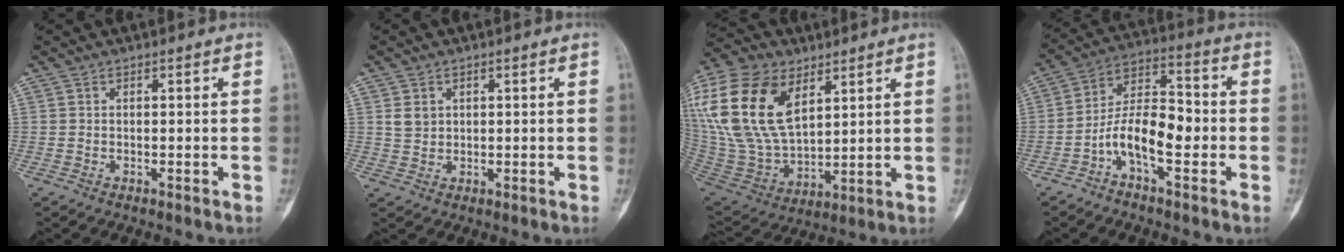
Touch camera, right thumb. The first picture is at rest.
{"total": 2.7, "force": [0.9, 2.2, 1.2], "torque": [-0.015, -0.003, 0.023]}
{"total": 25.1, "force": [9.4, 14.8, 18.0], "torque": [-0.385, -0.019, 0.184]}
{"total": 11.1, "force": [-3.5, 5.0, 9.2], "torque": [-0.158, 0.049, -0.070]}